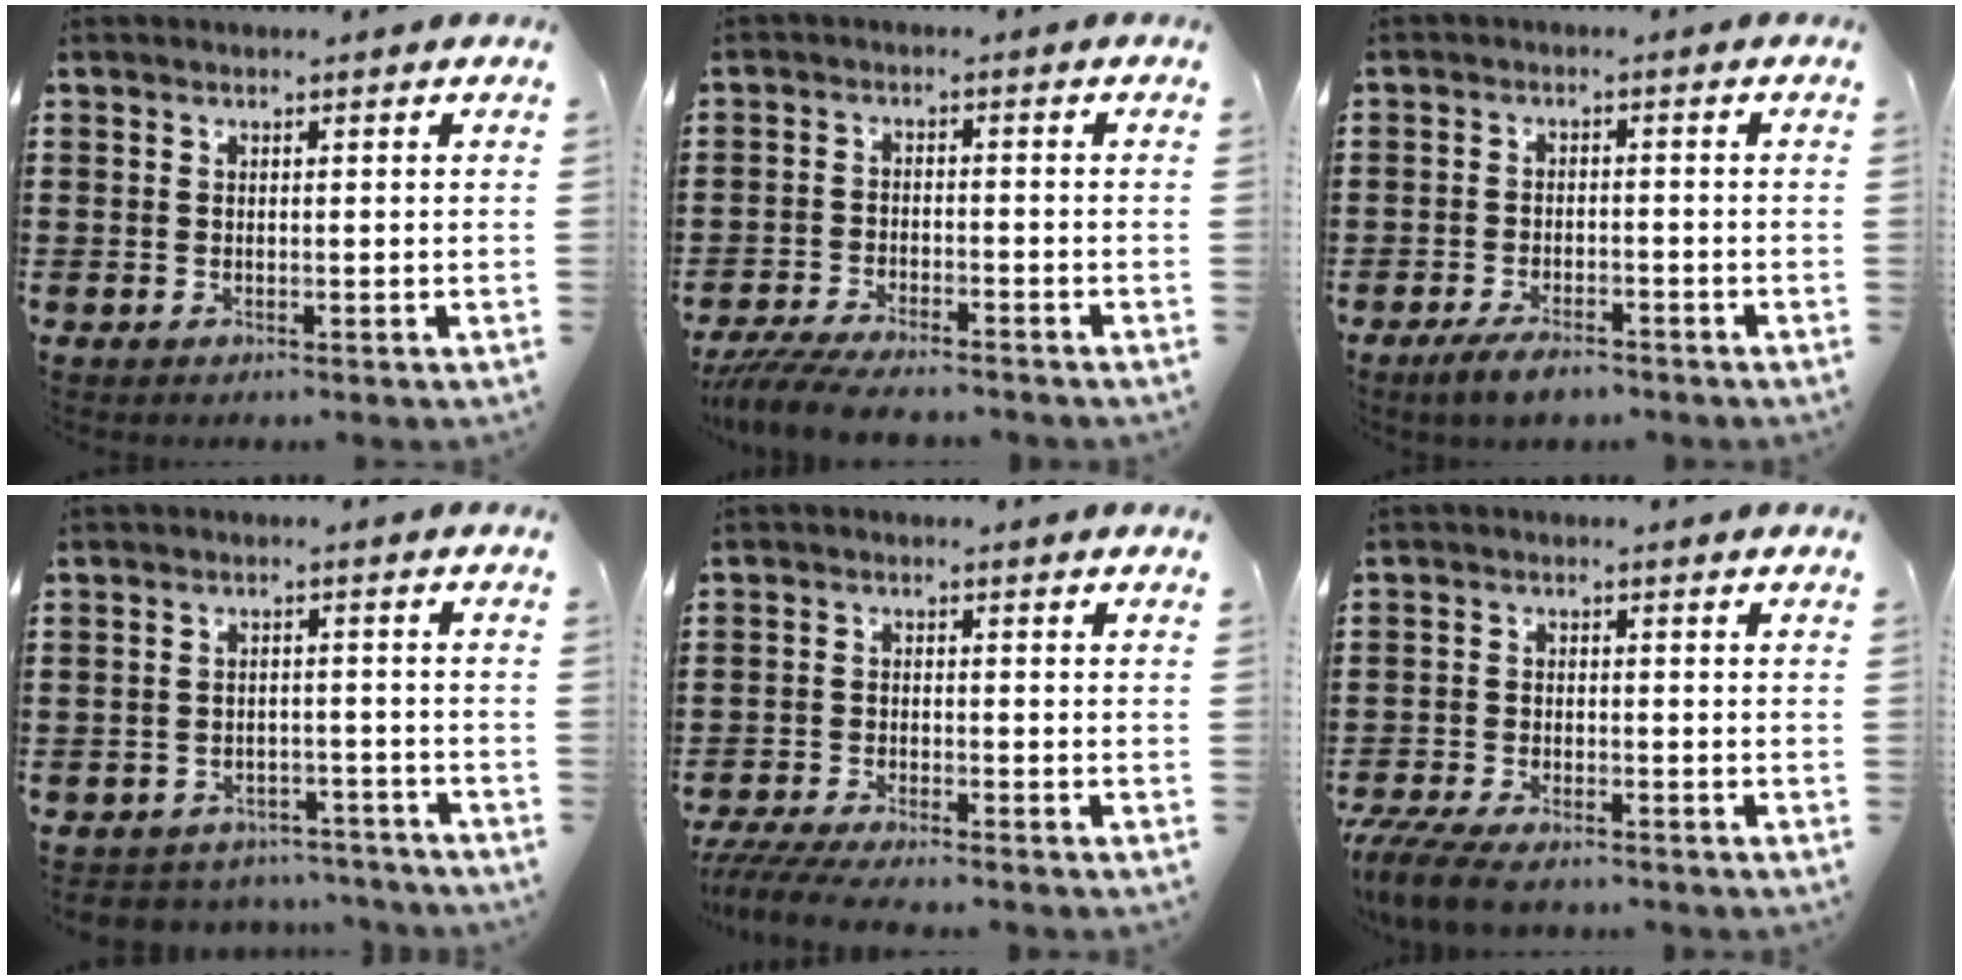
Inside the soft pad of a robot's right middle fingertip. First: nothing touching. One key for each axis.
{"total": 5.0, "fx": -4.7, "fy": 0.5, "fz": 1.7, "tx": -0.047, "ty": -0.011, "tz": -0.097}
{"total": 3.4, "fx": -3.0, "fy": 0.9, "fz": 1.5, "tx": -0.032, "ty": 0.004, "tz": -0.060}
{"total": 3.2, "fx": -3.1, "fy": 0.6, "fz": -0.3, "tx": -0.004, "ty": 0.000, "tz": -0.069}
{"total": 3.9, "fx": -3.6, "fy": 0.0, "fz": 1.4, "tx": -0.044, "ty": -0.016, "tz": -0.077}
{"total": 4.8, "fx": -4.2, "fy": 0.9, "fz": 2.0, "tx": -0.060, "ty": -0.012, "tz": -0.088}